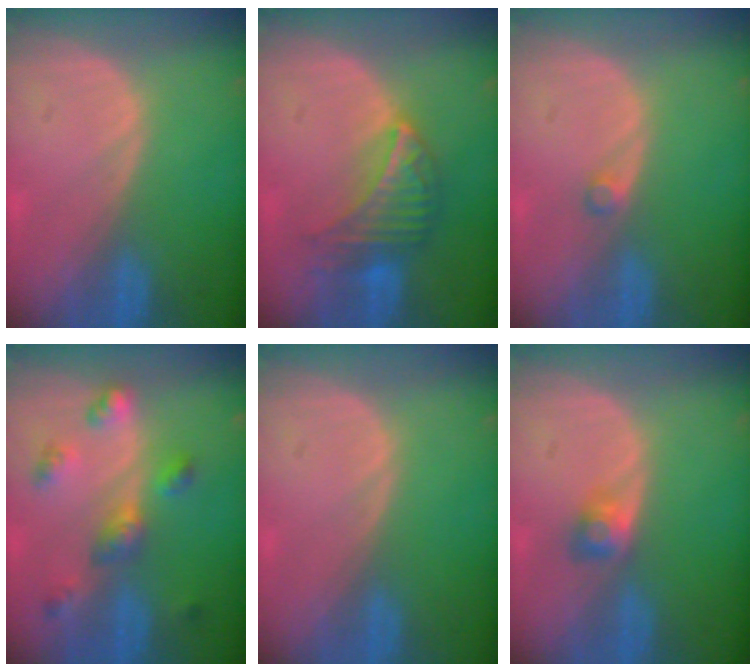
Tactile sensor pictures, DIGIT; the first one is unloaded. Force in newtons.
{"total": 6.6, "press": 6.5, "slide": 1.0}
{"total": 1.0, "press": 1.0, "slide": 0.2}
{"total": 6.3, "press": 5.8, "slide": 2.4}
{"total": 0.0}
{"total": 2.5, "press": 2.4, "slide": 0.8}